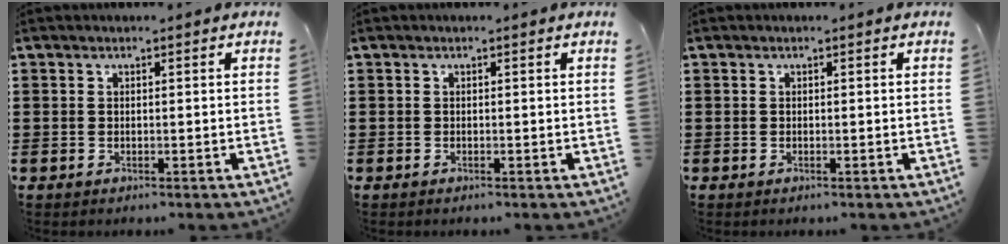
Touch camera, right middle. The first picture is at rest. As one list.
[{"total": 0.0}, {"total": 0.0}]